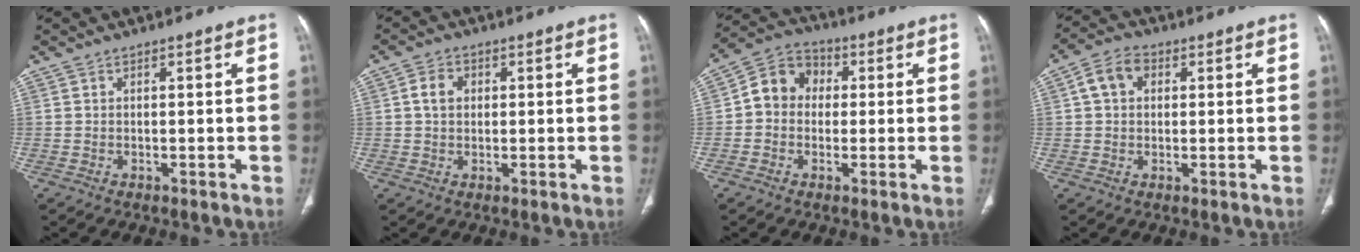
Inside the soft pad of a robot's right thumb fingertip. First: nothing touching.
{"total": 3.9, "force": [0.7, 3.0, 2.4], "torque": [-0.033, 0.006, 0.010]}
{"total": 8.5, "force": [0.2, 7.4, 4.2], "torque": [-0.048, 0.027, -0.014]}
{"total": 5.9, "force": [1.4, 4.4, 3.6], "torque": [-0.059, 0.013, 0.021]}